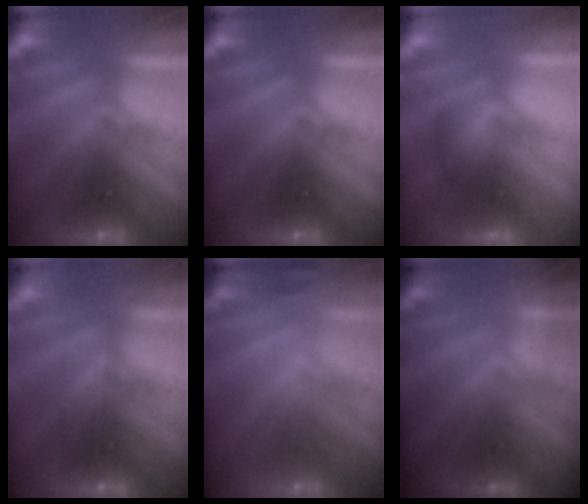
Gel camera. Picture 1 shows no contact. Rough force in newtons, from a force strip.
{"total": 0.0}
{"total": 3.0}
{"total": 2.4}
{"total": 2.4}
{"total": 1.8}